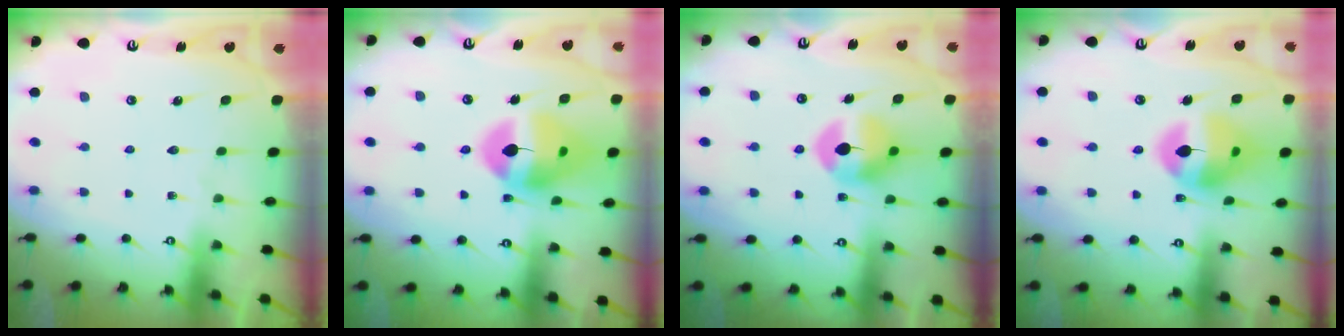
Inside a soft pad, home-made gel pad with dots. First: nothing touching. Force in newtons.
{"total": 15.3, "press": 15.2, "slide": 1.7}
{"total": 8.8, "press": 8.8, "slide": 0.2}
{"total": 14.3, "press": 14.2, "slide": 1.6}